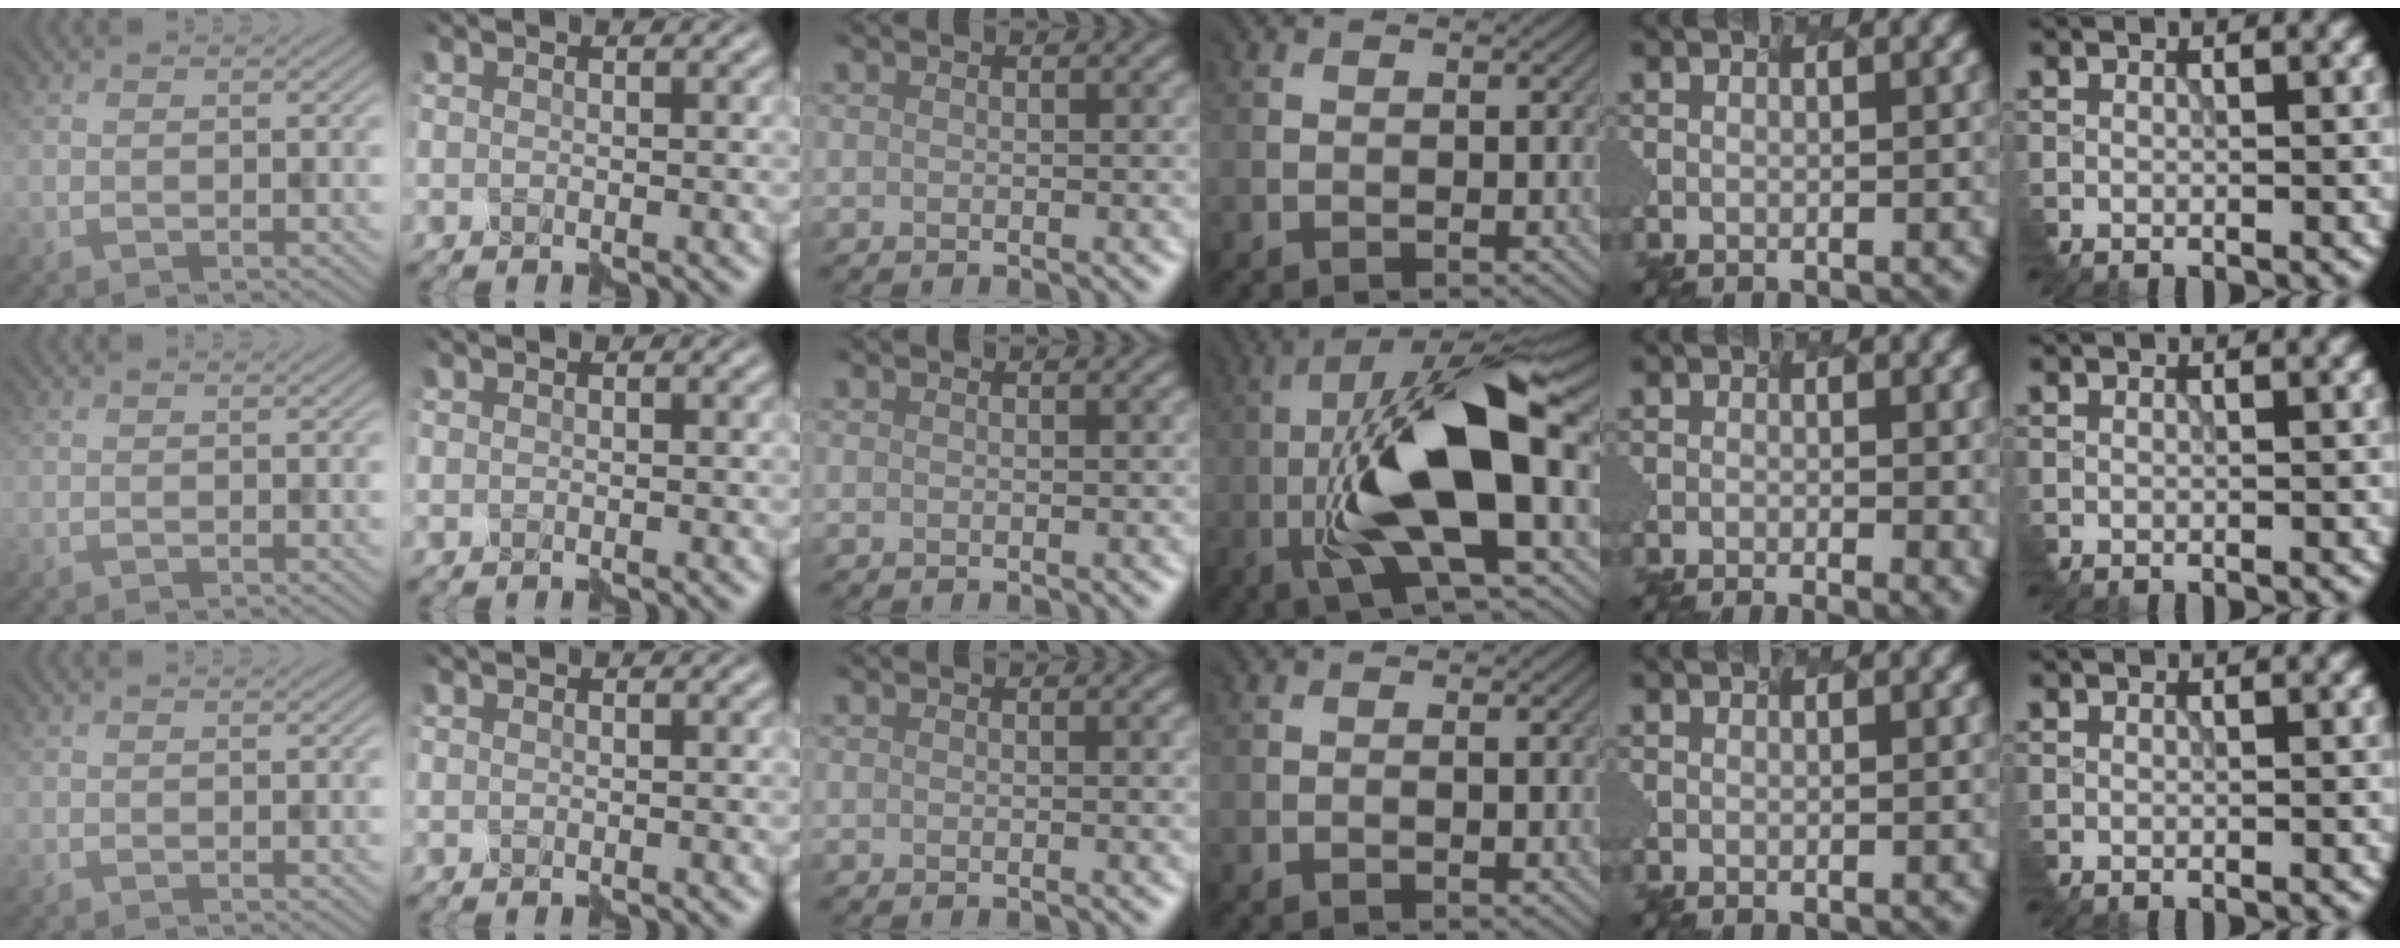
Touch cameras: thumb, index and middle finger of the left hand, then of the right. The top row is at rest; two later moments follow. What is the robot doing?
{"motion": "assemble", "object": "spray bottle"}